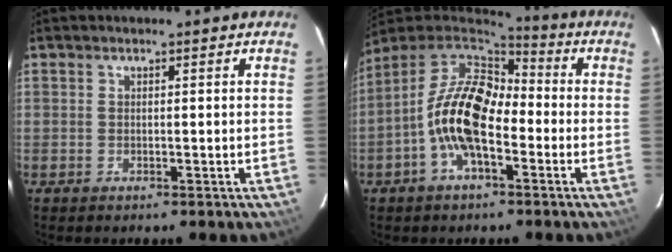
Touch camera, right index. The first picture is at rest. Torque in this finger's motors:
{"motor_torque": [2.14, 0.00, 1.05, 0.21]}